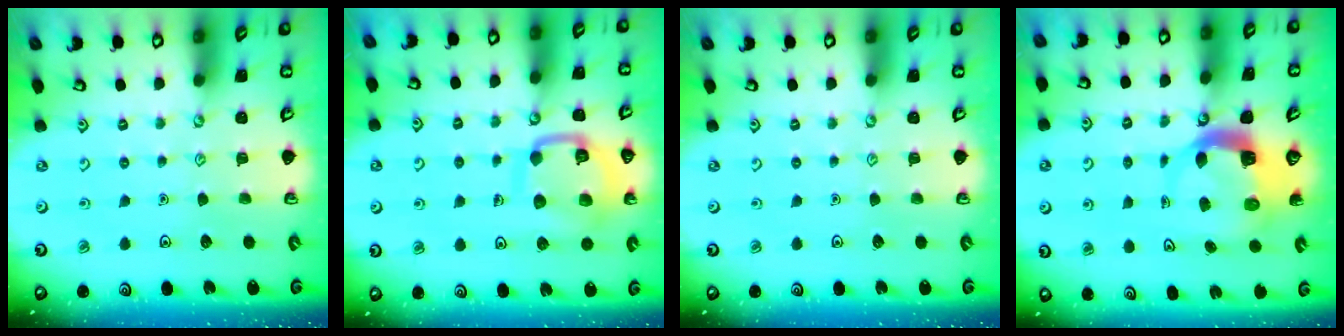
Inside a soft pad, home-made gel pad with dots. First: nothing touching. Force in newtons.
{"total": 12.8, "press": 12.8, "slide": 1.3}
{"total": 0.0}
{"total": 5.8, "press": 5.8, "slide": 0.6}